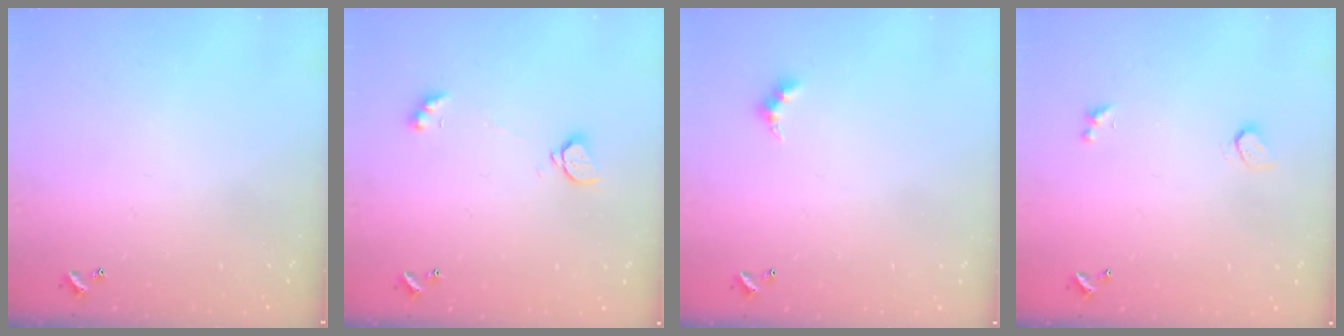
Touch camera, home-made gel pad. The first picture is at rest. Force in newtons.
{"total": 2.2, "press": 2.2, "slide": 0.2}
{"total": 3.0, "press": 2.9, "slide": 0.5}
{"total": 0.9, "press": 0.8, "slide": 0.4}